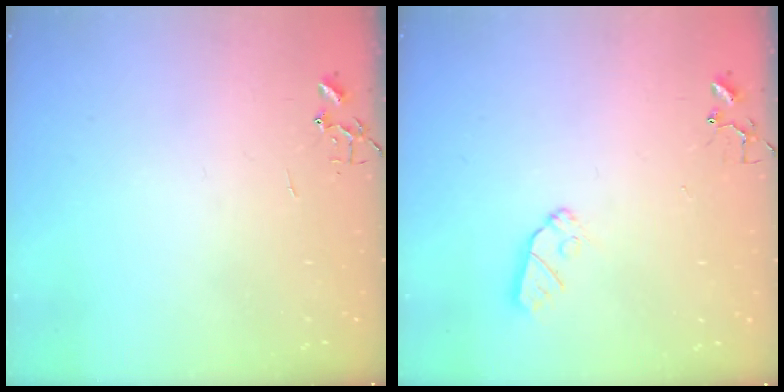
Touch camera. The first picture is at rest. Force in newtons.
{"total": 7.3, "press": 7.2, "slide": 0.5}